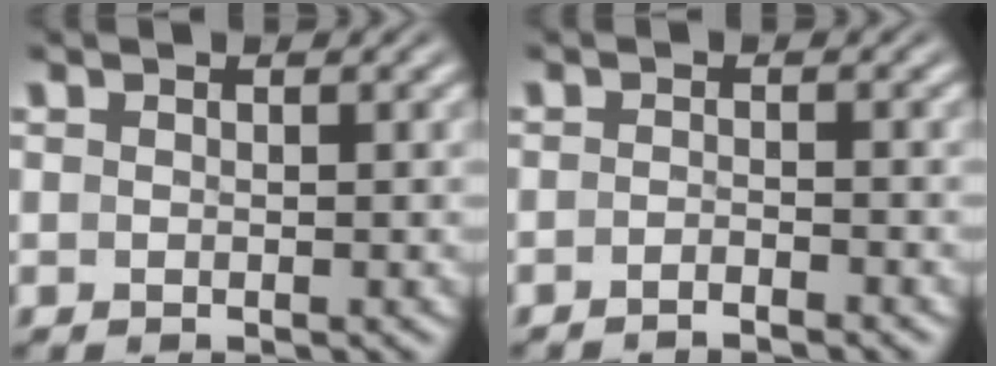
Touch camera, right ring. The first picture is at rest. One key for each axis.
{"total": 1.9, "fx": -1.8, "fy": -0.2, "fz": 0.3, "tx": -0.008, "ty": -0.003, "tz": -0.033}